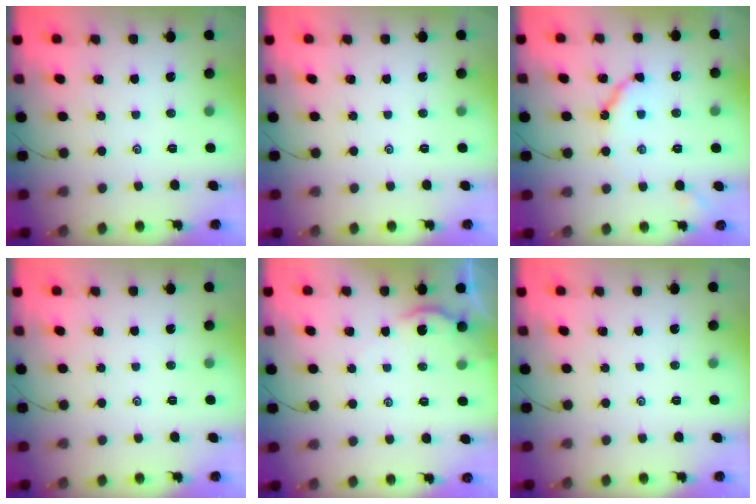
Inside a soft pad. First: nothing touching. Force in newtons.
{"total": 0.0}
{"total": 8.1, "press": 8.0, "slide": 0.8}
{"total": 0.0}
{"total": 2.3, "press": 2.2, "slide": 0.4}
{"total": 0.0}